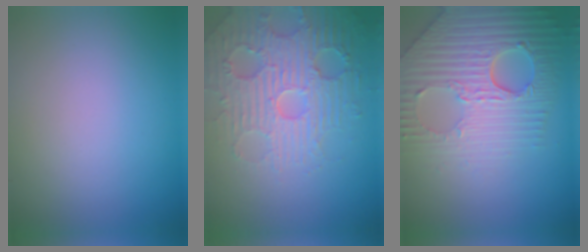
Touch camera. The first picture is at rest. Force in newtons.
{"total": 4.7, "press": 4.7, "slide": 0.9}
{"total": 8.3, "press": 6.2, "slide": 5.6}